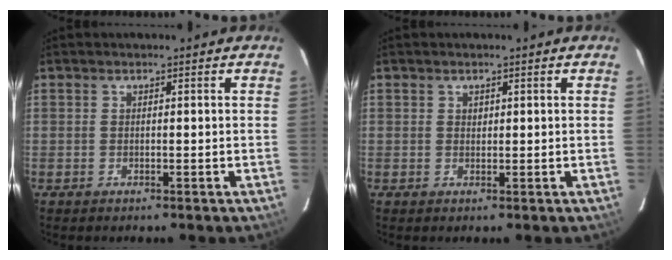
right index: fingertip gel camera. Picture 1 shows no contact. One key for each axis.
{"total": 0.8, "fx": 0.3, "fy": 0.7, "fz": 0.2, "tx": -0.001, "ty": 0.004, "tz": 0.006}